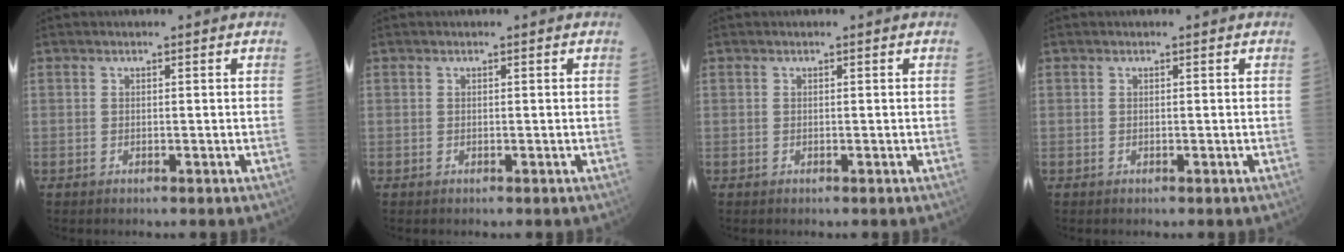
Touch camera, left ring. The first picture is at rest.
{"total": 0.0}
{"total": 0.0}
{"total": 0.0}